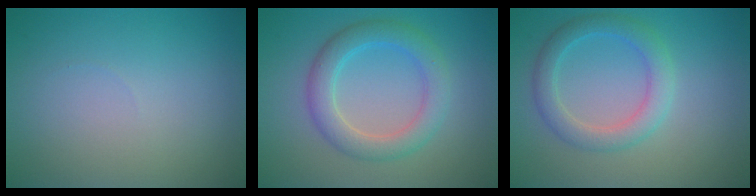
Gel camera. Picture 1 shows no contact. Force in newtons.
{"total": 4.2, "press": 4.2, "slide": 0.2}
{"total": 3.3, "press": 3.3, "slide": 0.2}